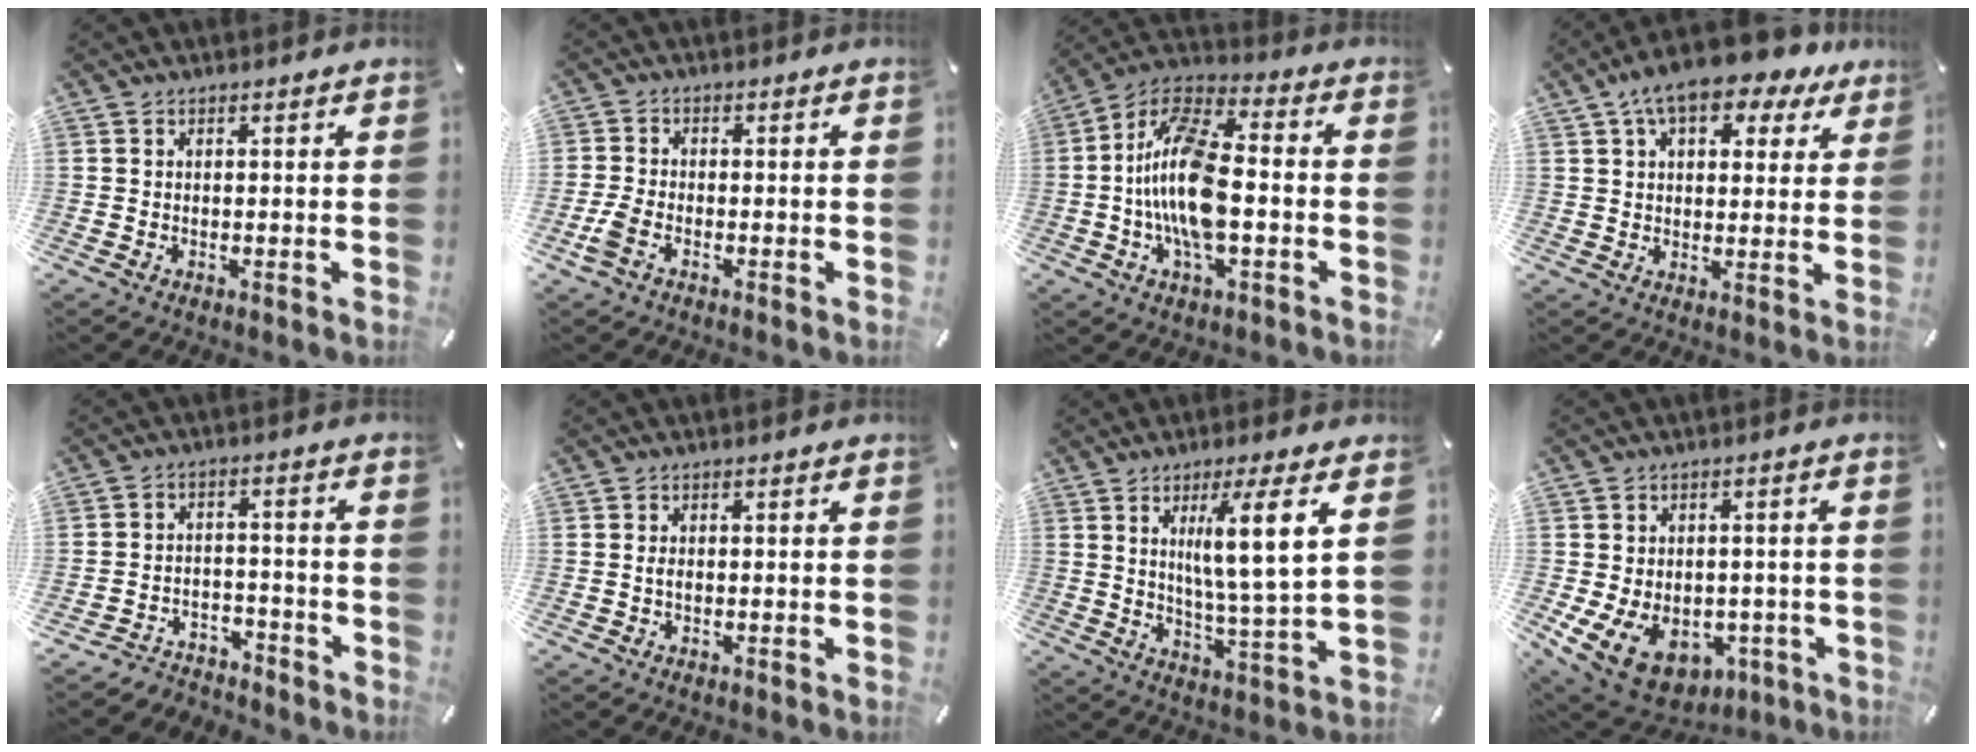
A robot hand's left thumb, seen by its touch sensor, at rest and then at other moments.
{"total": 4.0, "force": [-1.9, 2.6, 2.5], "torque": [-0.067, 0.002, -0.040]}
{"total": 16.5, "force": [-2.5, 7.7, 14.4], "torque": [-0.301, 0.005, -0.046]}
{"total": 11.5, "force": [7.3, 5.6, 6.9], "torque": [-0.112, -0.023, 0.127]}
{"total": 4.3, "force": [-3.6, 2.2, 0.5], "torque": [-0.010, 0.014, -0.074]}
{"total": 0.9, "force": [-0.3, 0.5, 0.8], "torque": [-0.015, 0.000, -0.005]}
{"total": 11.0, "force": [4.2, 0.3, 10.2], "torque": [-0.179, -0.010, 0.061]}
{"total": 11.8, "force": [-4.6, 8.8, 6.3], "torque": [-0.116, 0.024, -0.072]}